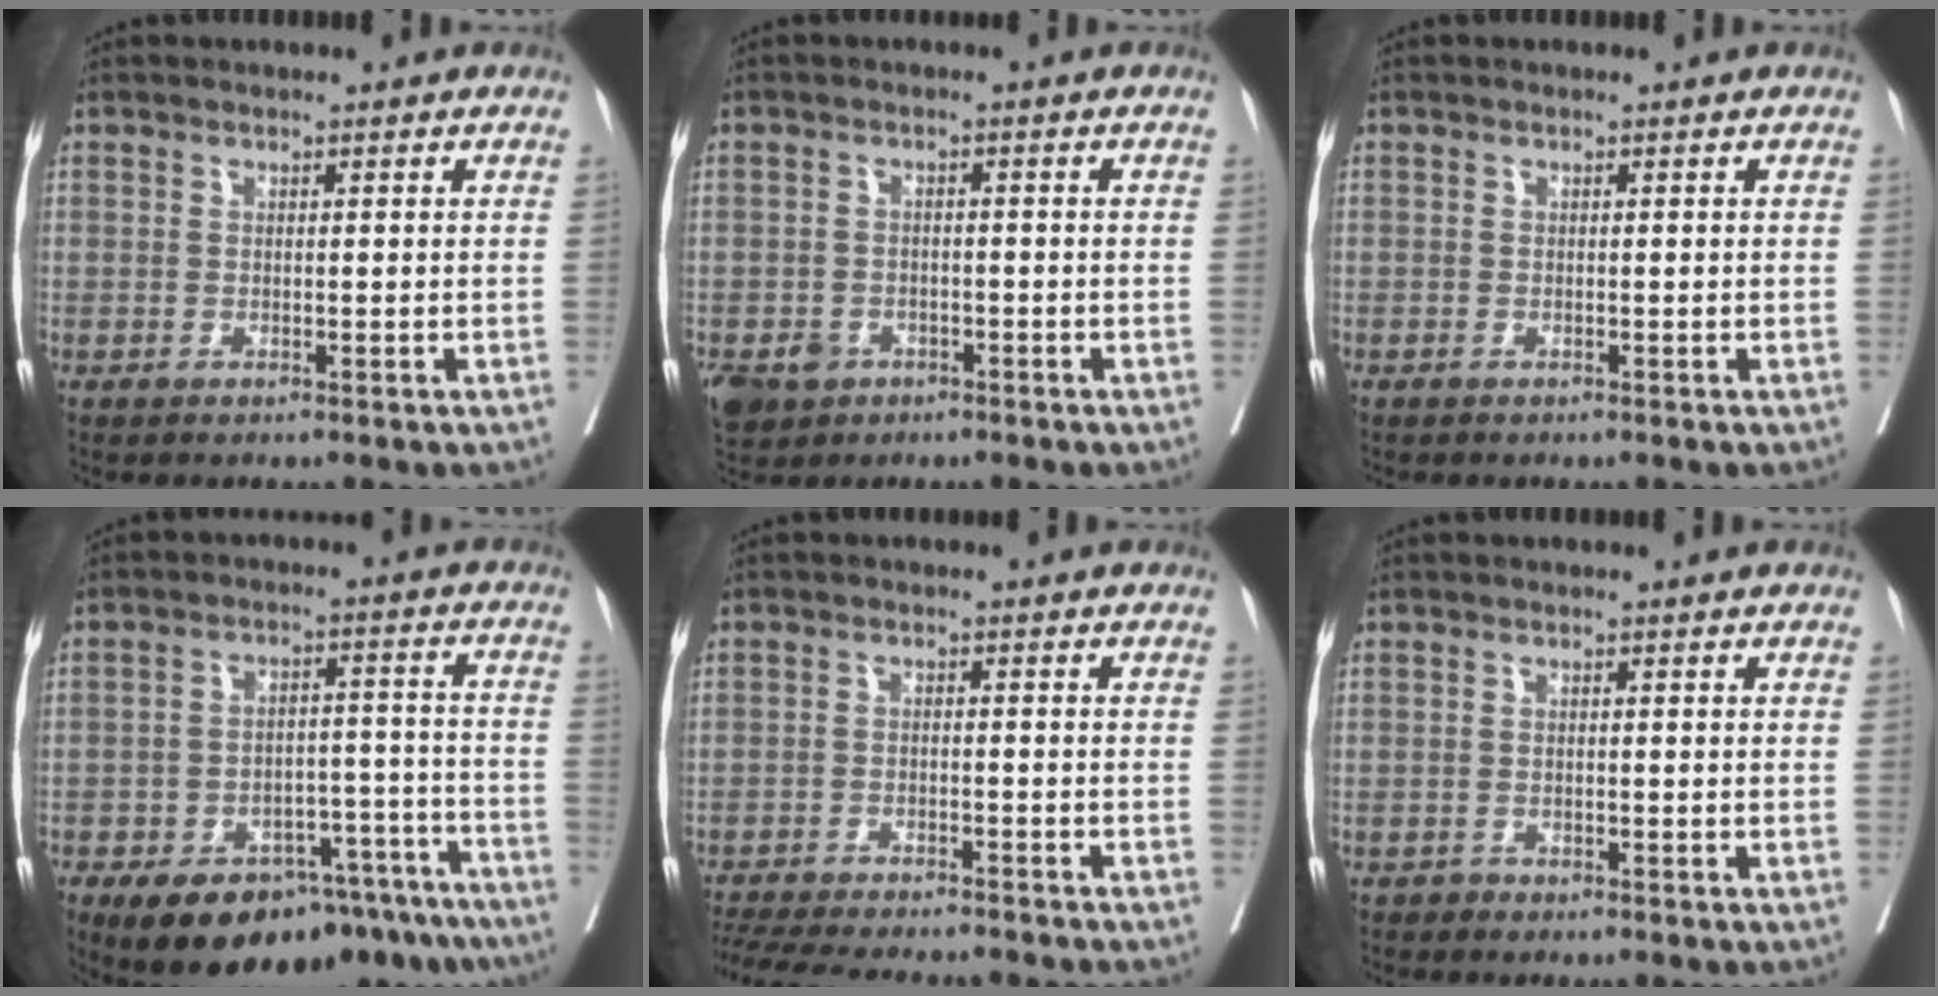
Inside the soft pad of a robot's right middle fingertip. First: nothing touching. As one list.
[{"total": 5.7, "force": [-3.2, 4.4, 1.7], "torque": [-0.033, 0.002, -0.047]}, {"total": 0.6, "force": [-0.2, 0.6, -0.1], "torque": [0.009, 0.008, -0.008]}, {"total": 19.6, "force": [-14.7, 7.9, 10.4], "torque": [-0.102, 0.027, -0.200]}, {"total": 15.0, "force": [-13.5, 2.4, 6.0], "torque": [-0.122, -0.020, -0.194]}, {"total": 0.6, "force": [-0.5, 0.3, -0.1], "torque": [-0.002, 0.000, -0.011]}]